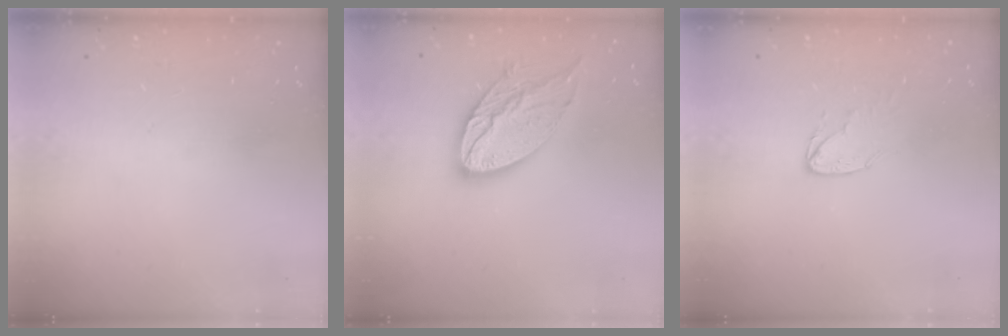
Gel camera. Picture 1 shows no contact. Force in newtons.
{"total": 15.3, "press": 15.3, "slide": 1.1}
{"total": 4.0, "press": 4.0, "slide": 0.3}